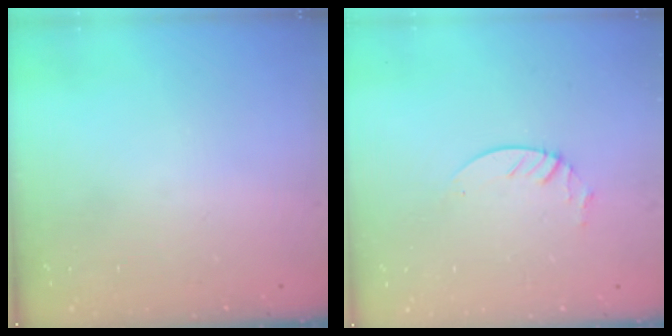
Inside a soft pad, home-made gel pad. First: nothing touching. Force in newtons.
{"total": 3.3, "press": 3.2, "slide": 0.3}